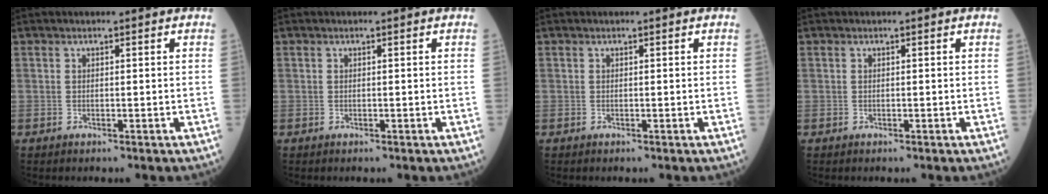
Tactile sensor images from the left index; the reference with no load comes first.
{"total": 0.0}
{"total": 0.0}
{"total": 0.0}